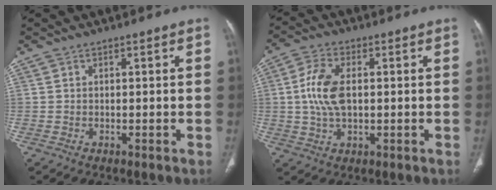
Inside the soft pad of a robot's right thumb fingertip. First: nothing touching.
{"total": 8.9, "force": [0.7, 4.8, 7.4], "torque": [-0.156, 0.006, 0.012]}